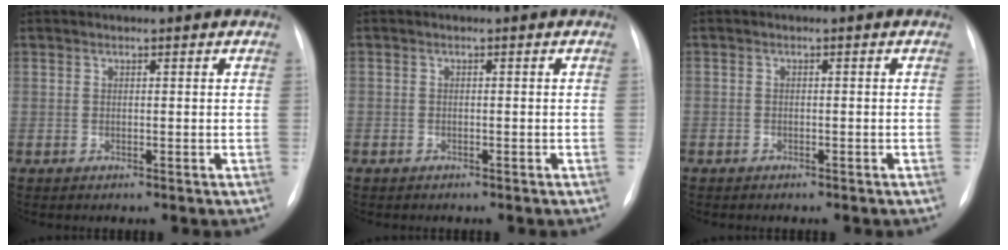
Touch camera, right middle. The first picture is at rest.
{"total": 1.0, "force": [-0.6, 0.7, 0.0], "torque": [-0.008, 0.003, -0.009]}
{"total": 1.4, "force": [-1.0, 0.9, 0.3], "torque": [-0.007, 0.004, -0.013]}